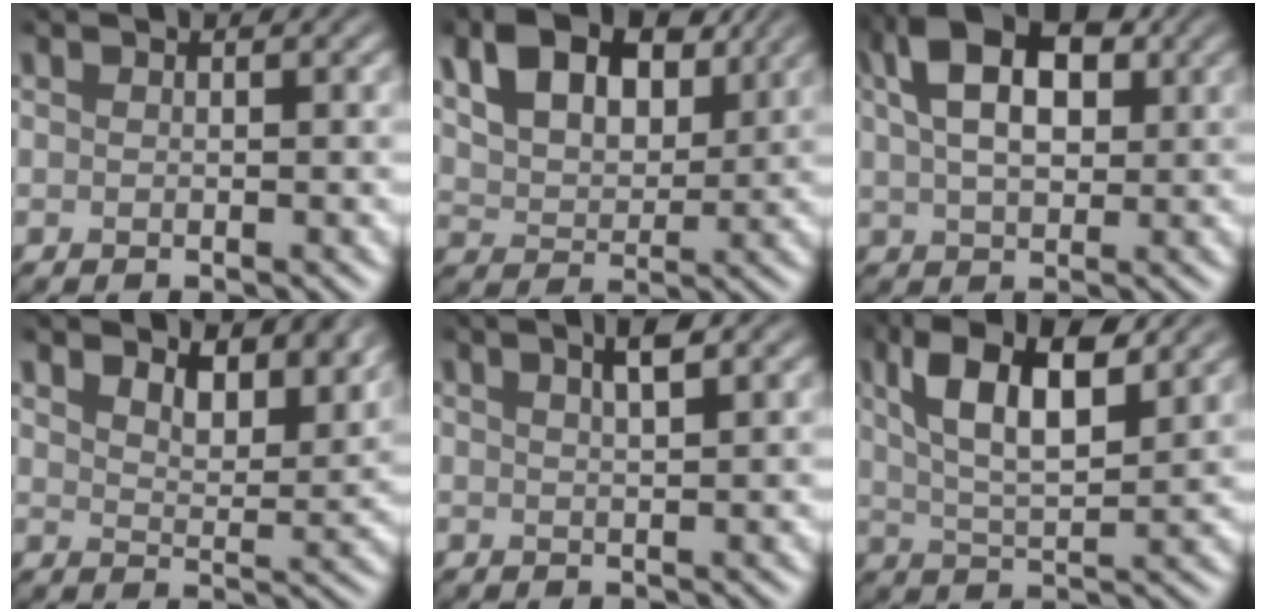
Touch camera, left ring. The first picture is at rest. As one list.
[{"total": 7.8, "force": [3.6, 4.6, 5.1], "torque": [-0.104, 0.011, 0.056]}, {"total": 8.0, "force": [2.9, 4.4, 6.0], "torque": [-0.115, 0.033, 0.041]}, {"total": 4.9, "force": [3.9, 1.8, 2.3], "torque": [-0.049, -0.002, 0.051]}, {"total": 1.9, "force": [1.1, 0.1, 1.5], "torque": [-0.027, 0.009, 0.019]}, {"total": 7.9, "force": [3.7, 2.8, 6.4], "torque": [-0.116, 0.014, 0.061]}]